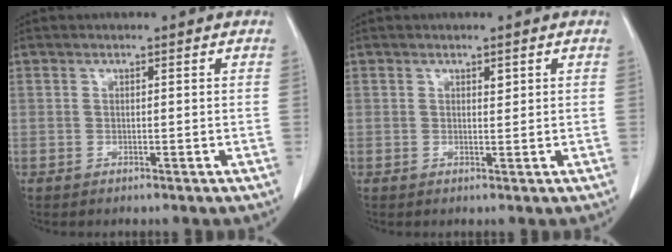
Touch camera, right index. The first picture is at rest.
{"total": 0.8, "force": [0.5, 0.4, 0.5], "torque": [-0.007, -0.004, 0.007]}